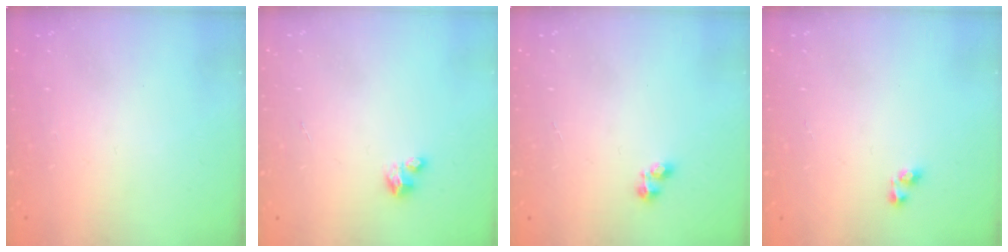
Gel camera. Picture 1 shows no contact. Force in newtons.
{"total": 3.4, "press": 3.3, "slide": 0.2}
{"total": 2.4, "press": 2.3, "slide": 0.5}
{"total": 3.2, "press": 3.2, "slide": 0.5}